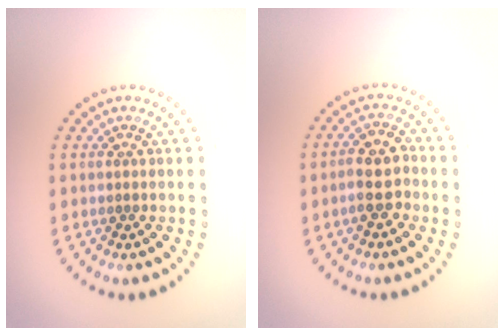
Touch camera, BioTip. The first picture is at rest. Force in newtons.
{"total": 3.3, "press": 3.1, "slide": 1.1}